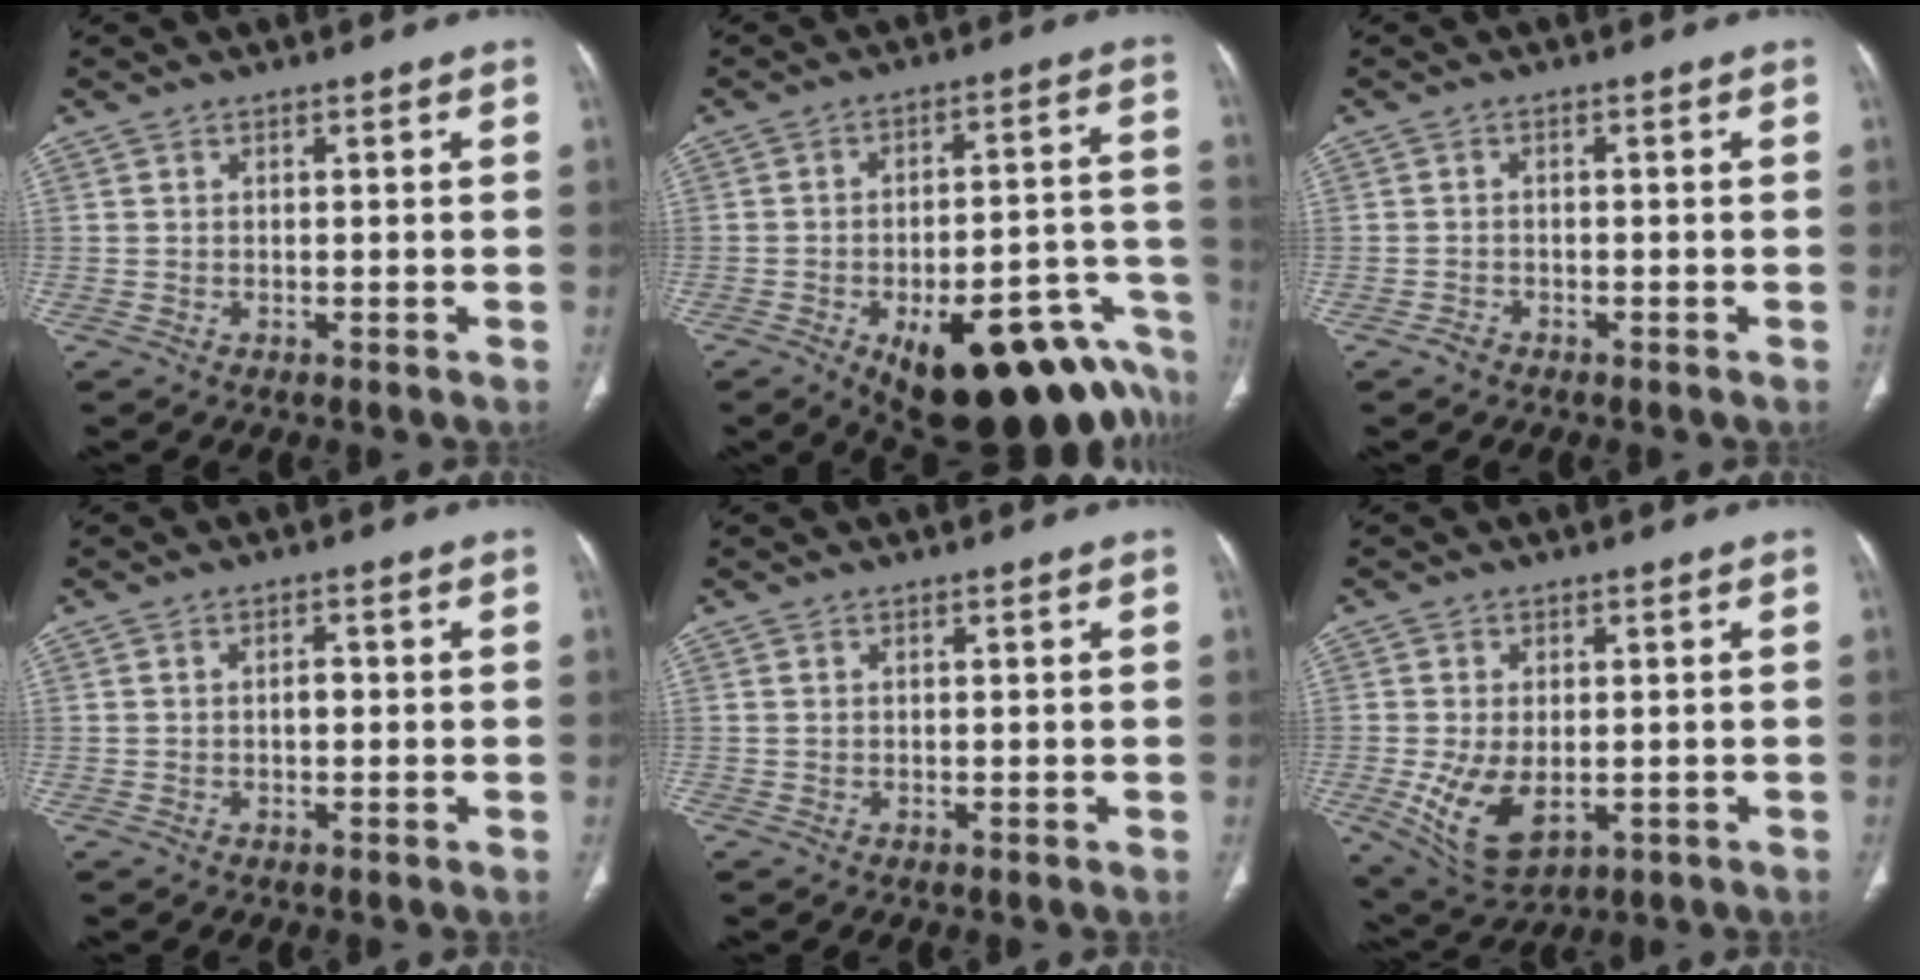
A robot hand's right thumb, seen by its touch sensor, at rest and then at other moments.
{"total": 26.8, "force": [-15.2, 10.7, 19.4], "torque": [-0.156, 0.072, -0.192]}
{"total": 1.5, "force": [-1.1, 0.9, 0.4], "torque": [-0.012, 0.006, -0.022]}
{"total": 1.4, "force": [-0.2, 0.9, 1.2], "torque": [-0.015, 0.003, -0.005]}
{"total": 0.0}
{"total": 9.7, "force": [-1.8, 5.6, 7.7], "torque": [-0.144, -0.011, -0.013]}